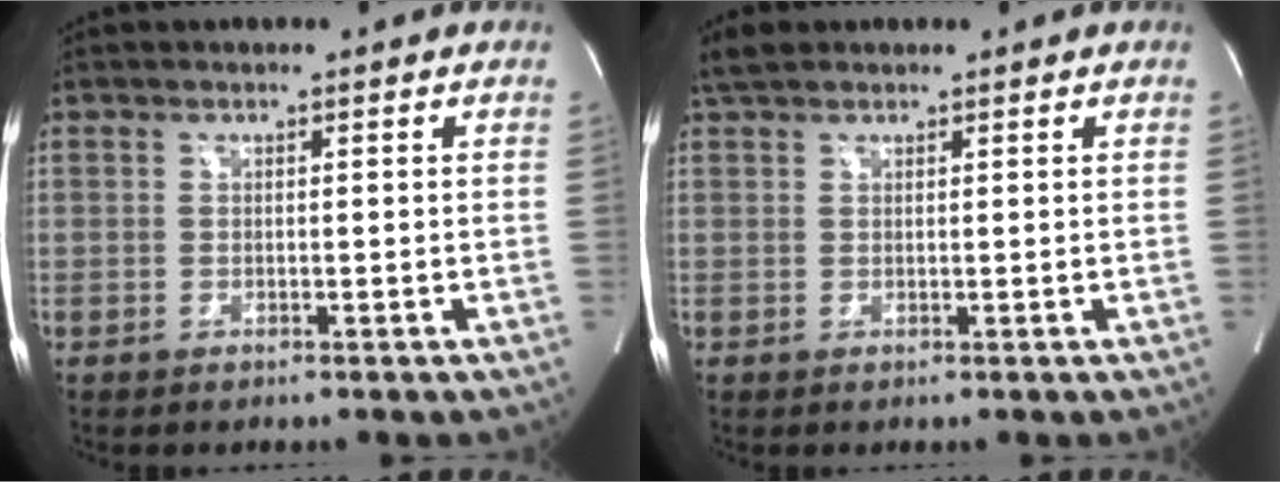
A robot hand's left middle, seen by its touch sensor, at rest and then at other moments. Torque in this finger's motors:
{"motor_torque": [0.22, -0.19, -0.06, 0.00]}